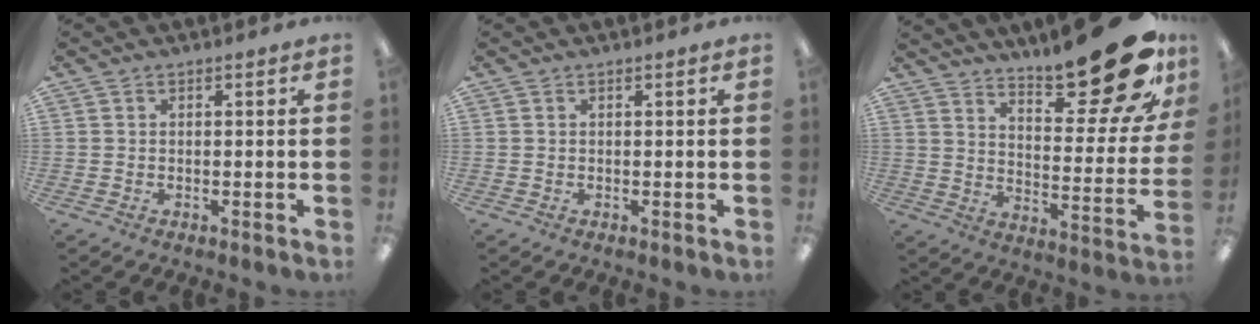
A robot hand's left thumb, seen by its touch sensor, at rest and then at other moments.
{"total": 0.0}
{"total": 22.7, "force": [16.0, 6.8, 14.6], "torque": [-0.187, -0.114, 0.256]}